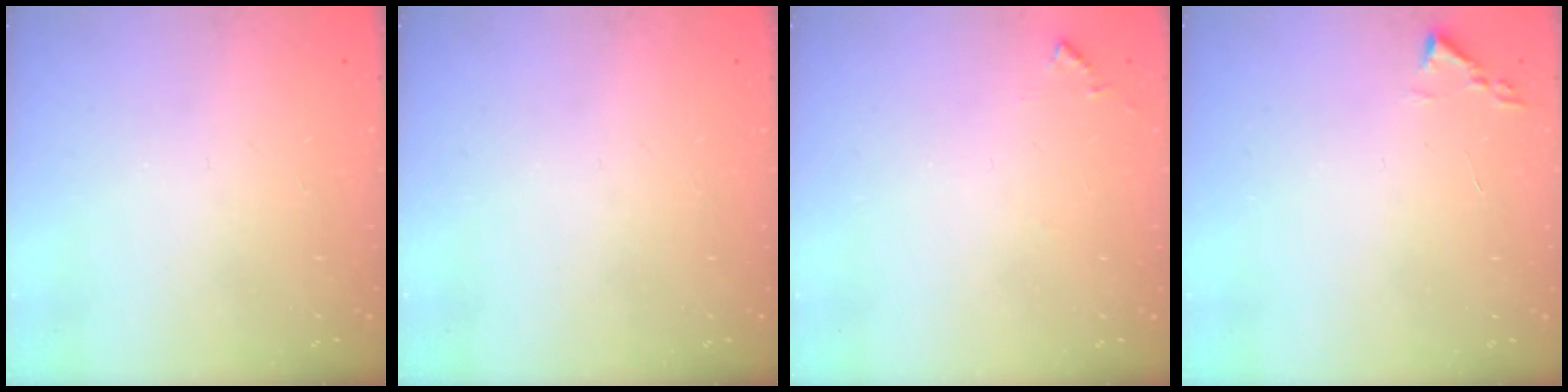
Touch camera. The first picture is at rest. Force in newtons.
{"total": 0.0}
{"total": 5.8, "press": 5.7, "slide": 0.7}
{"total": 1.9, "press": 1.8, "slide": 0.3}